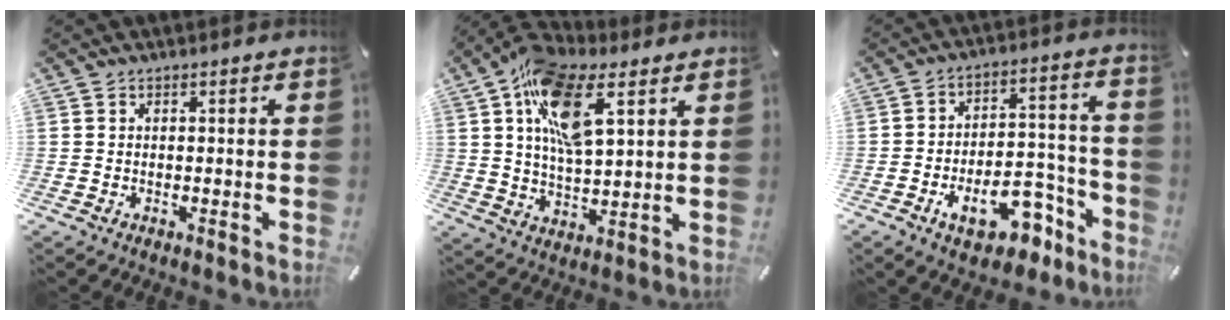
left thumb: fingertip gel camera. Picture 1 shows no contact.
{"total": 15.1, "force": [7.3, 6.9, 11.3], "torque": [-0.203, -0.014, 0.128]}
{"total": 14.9, "force": [-8.3, 7.9, 9.5], "torque": [-0.109, 0.052, -0.134]}